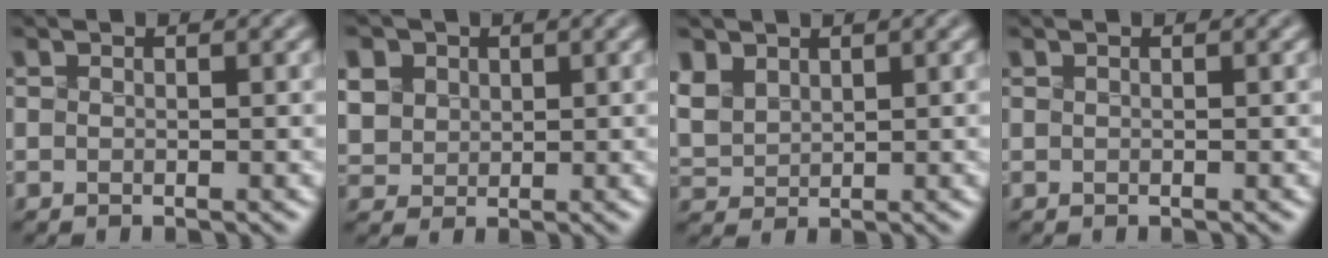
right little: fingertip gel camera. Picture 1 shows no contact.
{"total": 9.5, "force": [4.3, 7.4, 4.2], "torque": [-0.114, 0.028, 0.070]}
{"total": 4.4, "force": [2.3, 3.1, 2.2], "torque": [-0.083, 0.015, 0.062]}
{"total": 0.0}